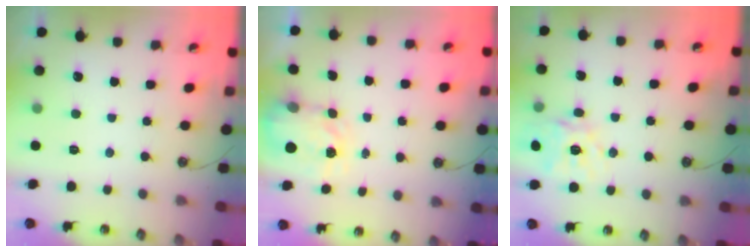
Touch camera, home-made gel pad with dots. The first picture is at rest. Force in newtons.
{"total": 4.0, "press": 3.9, "slide": 0.7}
{"total": 14.6, "press": 14.5, "slide": 2.0}